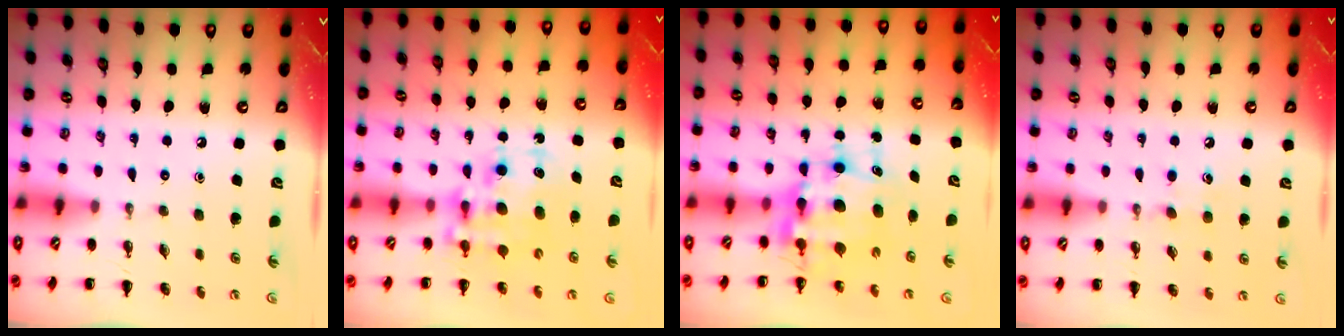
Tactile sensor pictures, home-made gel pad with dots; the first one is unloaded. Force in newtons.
{"total": 11.5, "press": 11.2, "slide": 2.5}
{"total": 9.0, "press": 8.6, "slide": 2.6}
{"total": 6.2, "press": 6.0, "slide": 1.7}